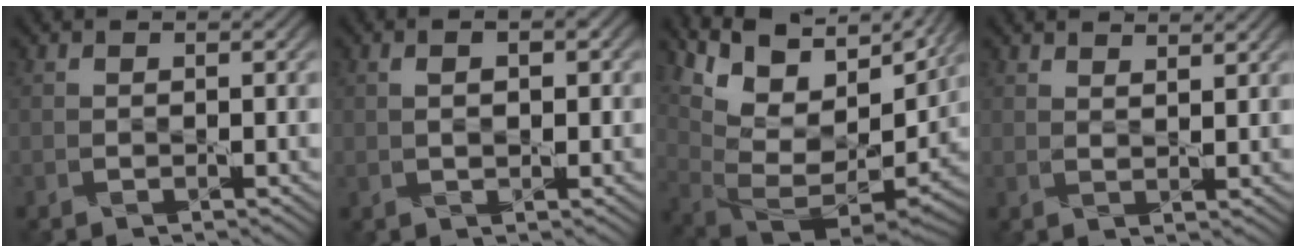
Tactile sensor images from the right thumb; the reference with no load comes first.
{"total": 2.8, "force": [0.6, 1.3, 2.4], "torque": [-0.034, -0.007, 0.007]}
{"total": 14.9, "force": [7.4, 7.9, 10.3], "torque": [-0.226, 0.010, 0.142]}
{"total": 2.3, "force": [2.0, 0.4, 1.0], "torque": [-0.017, -0.006, 0.040]}